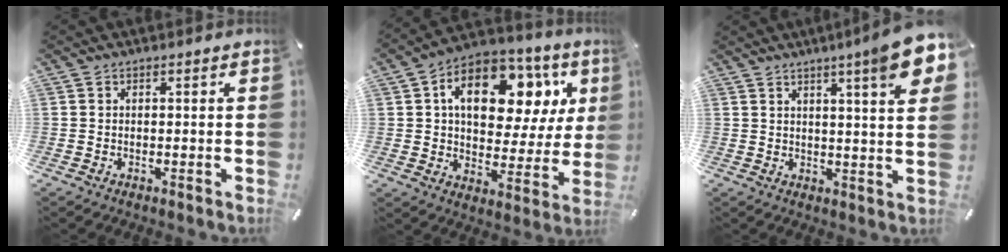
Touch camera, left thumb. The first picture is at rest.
{"total": 17.5, "force": [7.4, 11.0, 11.5], "torque": [-0.170, -0.030, 0.125]}
{"total": 10.6, "force": [5.8, 0.9, 8.9], "torque": [-0.128, -0.032, 0.088]}